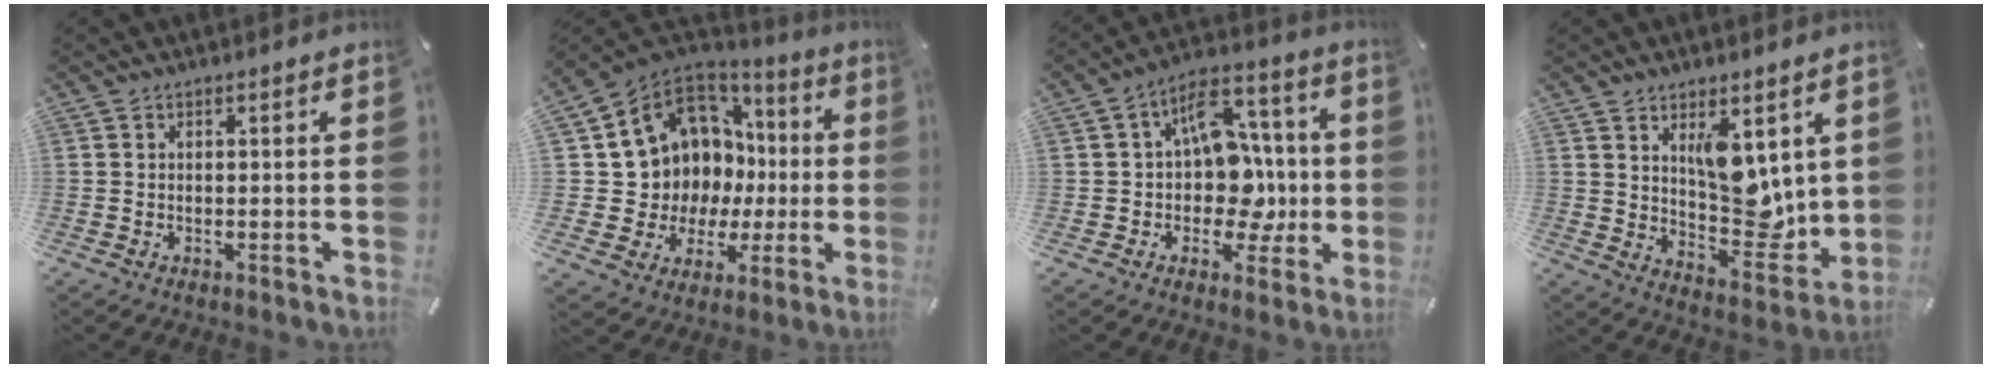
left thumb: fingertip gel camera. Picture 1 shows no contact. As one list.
[{"total": 11.4, "force": [4.0, 10.4, 2.4], "torque": [-0.057, -0.063, 0.098]}, {"total": 14.5, "force": [1.0, 11.3, 9.0], "torque": [-0.118, -0.001, 0.029]}, {"total": 11.6, "force": [4.0, 7.6, 7.7], "torque": [-0.073, -0.039, 0.079]}]